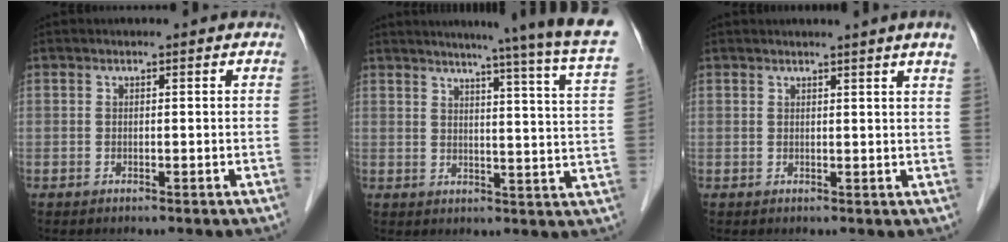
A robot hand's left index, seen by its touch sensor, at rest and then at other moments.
{"total": 20.1, "force": [16.9, -1.8, 10.8], "torque": [-0.152, -0.059, 0.193]}
{"total": 4.4, "force": [3.6, -1.0, 2.4], "torque": [-0.031, -0.005, 0.033]}